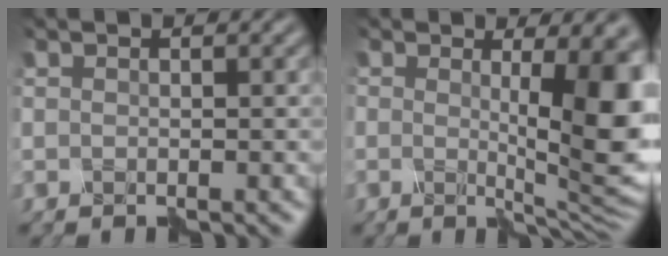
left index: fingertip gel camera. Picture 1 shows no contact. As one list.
[{"total": 9.2, "force": [0.4, 2.8, 8.8], "torque": [-0.107, -0.005, 0.014]}]